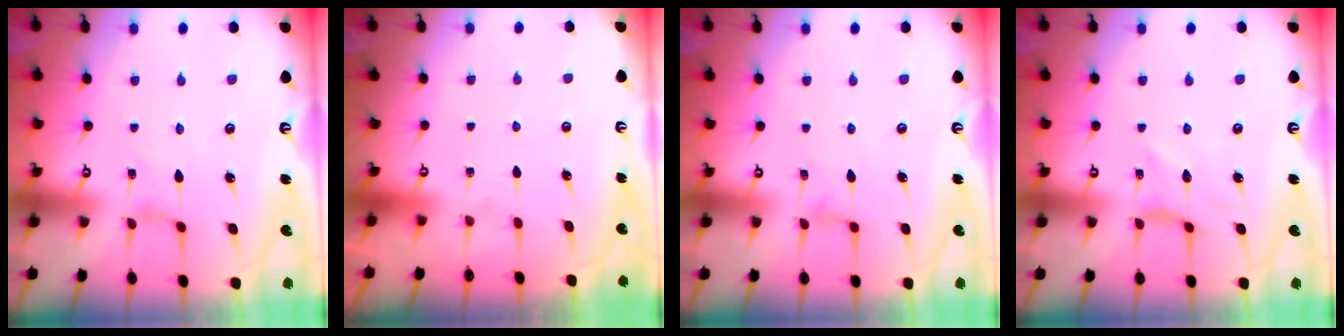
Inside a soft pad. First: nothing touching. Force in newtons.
{"total": 0.0}
{"total": 1.1, "press": 1.1, "slide": 0.2}
{"total": 0.0}